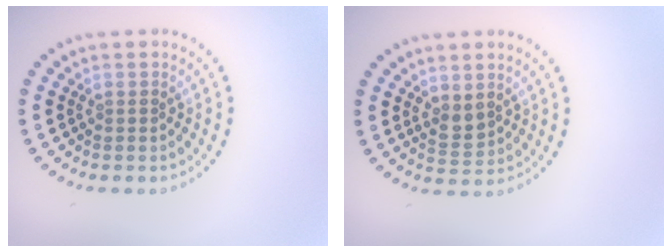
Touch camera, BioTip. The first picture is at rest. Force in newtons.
{"total": 1.6, "press": 1.4, "slide": 0.7}